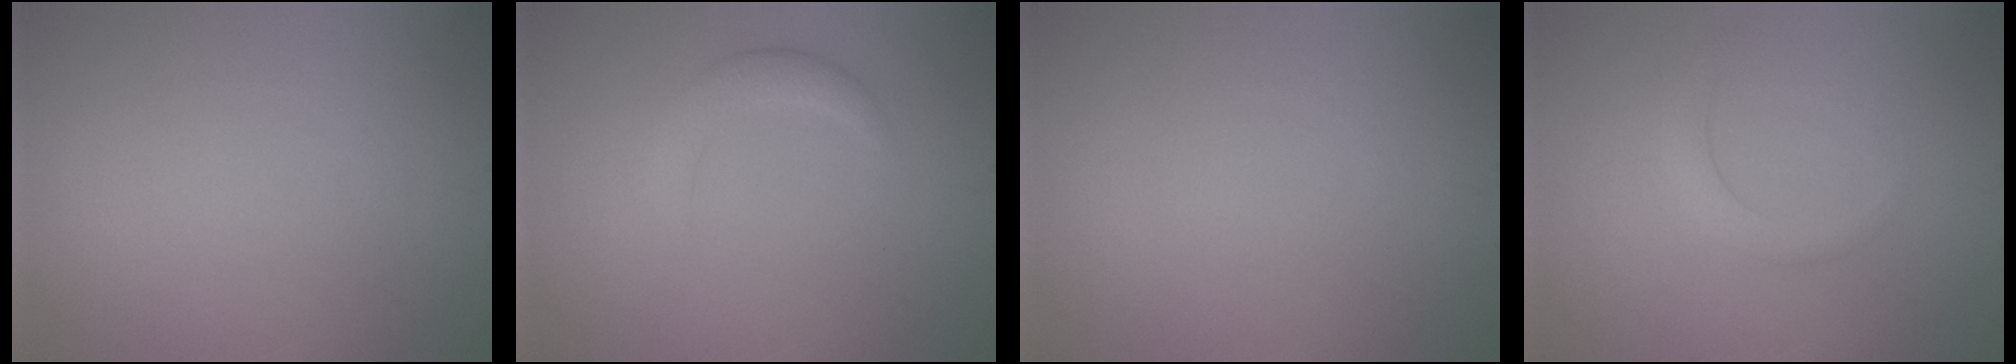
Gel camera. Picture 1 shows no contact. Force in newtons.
{"total": 2.0, "press": 1.9, "slide": 0.2}
{"total": 0.0}
{"total": 1.6, "press": 1.6, "slide": 0.1}